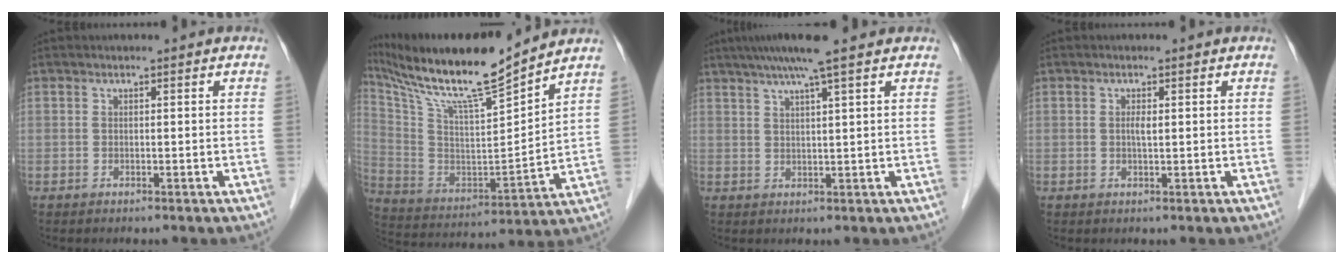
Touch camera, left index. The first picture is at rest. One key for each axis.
{"total": 18.2, "fx": 15.5, "fy": 0.0, "fz": 9.4, "tx": -0.178, "ty": -0.007, "tz": 0.280}
{"total": 6.9, "fx": 4.9, "fy": -0.9, "fz": 4.7, "tx": -0.075, "ty": 0.019, "tz": 0.080}
{"total": 1.1, "fx": 0.0, "fy": 0.2, "fz": 1.1, "tx": -0.023, "ty": -0.003, "tz": -0.001}